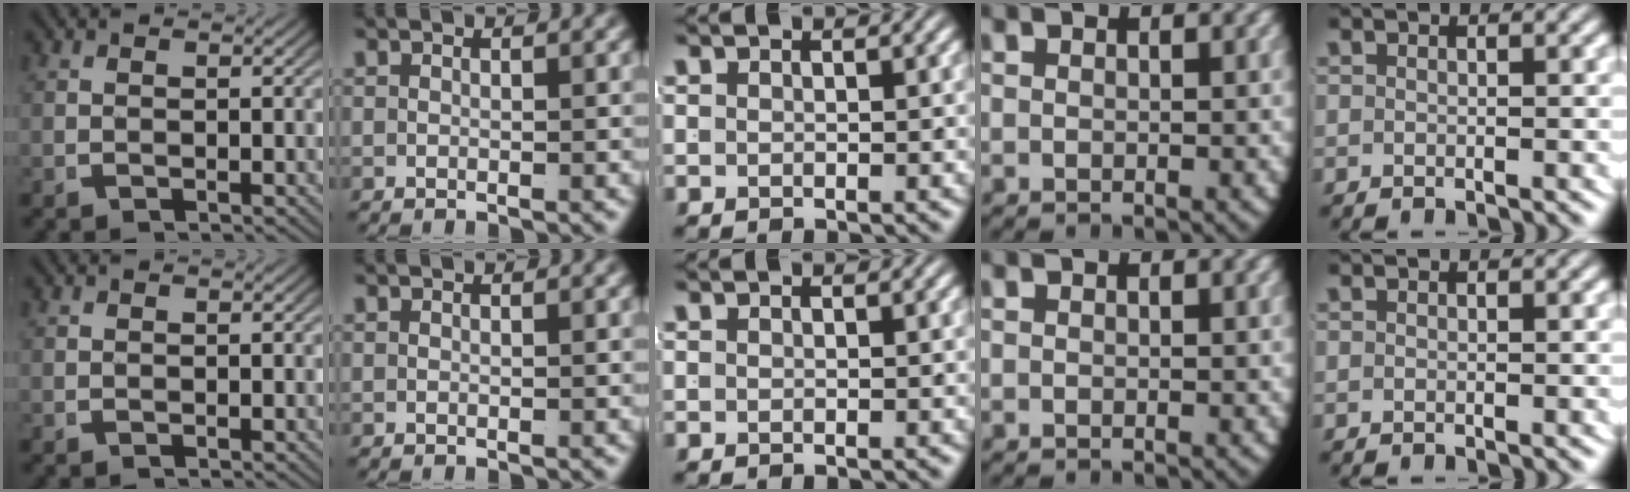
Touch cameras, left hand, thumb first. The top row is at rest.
{}